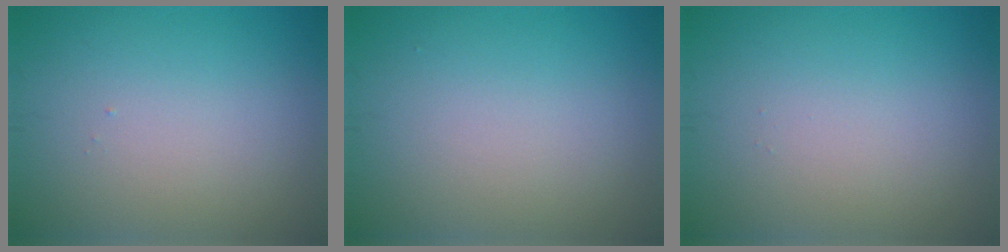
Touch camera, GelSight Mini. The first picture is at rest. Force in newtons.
{"total": 0.0}
{"total": 0.0}